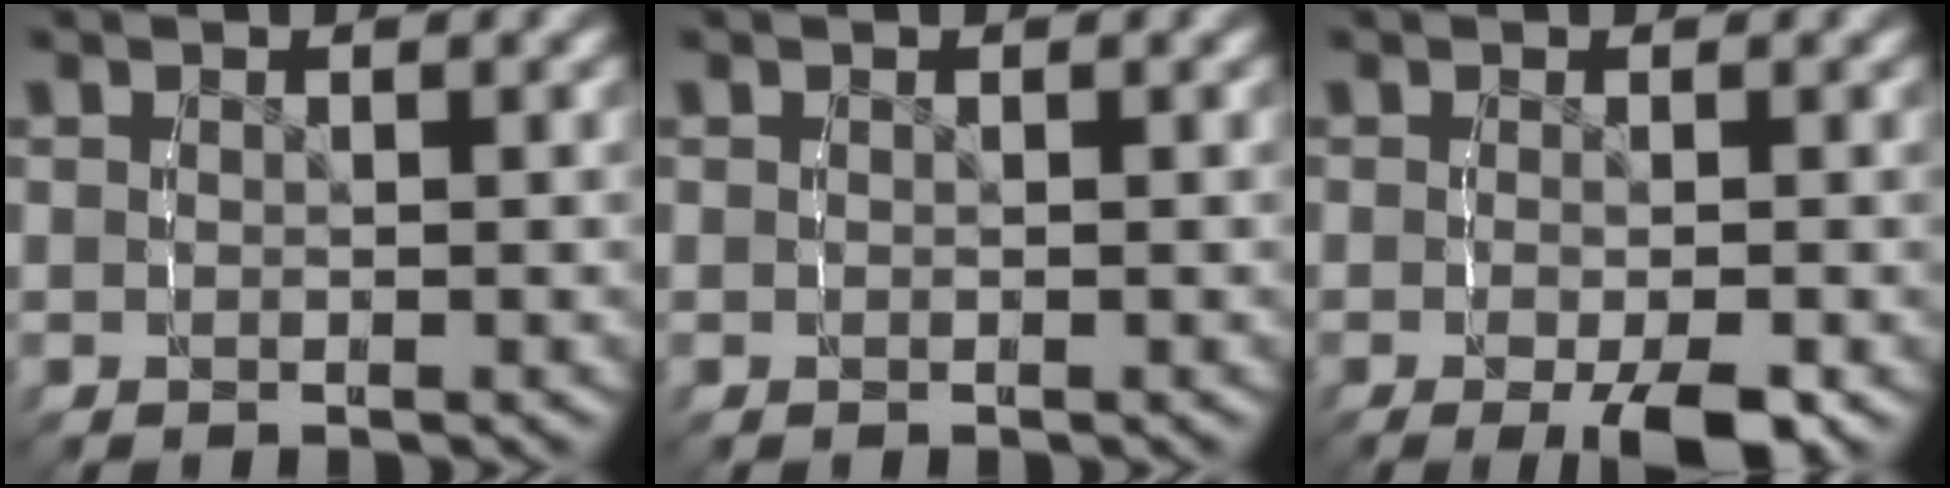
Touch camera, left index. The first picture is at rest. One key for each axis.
{"total": 0.0}
{"total": 3.3, "fx": -1.6, "fy": 0.6, "fz": 2.8, "tx": -0.046, "ty": -0.011, "tz": -0.023}